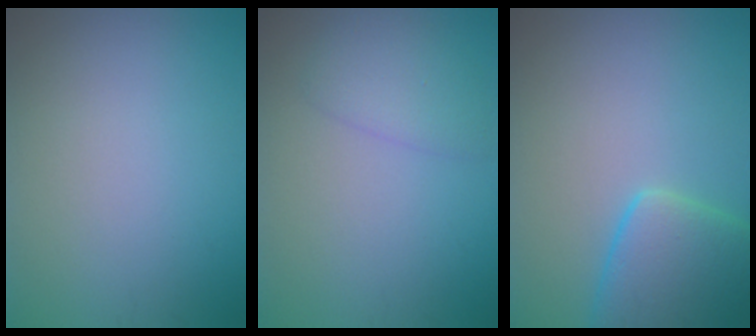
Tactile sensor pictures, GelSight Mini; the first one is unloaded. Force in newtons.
{"total": 2.2, "press": 2.2, "slide": 0.1}
{"total": 5.9, "press": 5.9, "slide": 0.5}